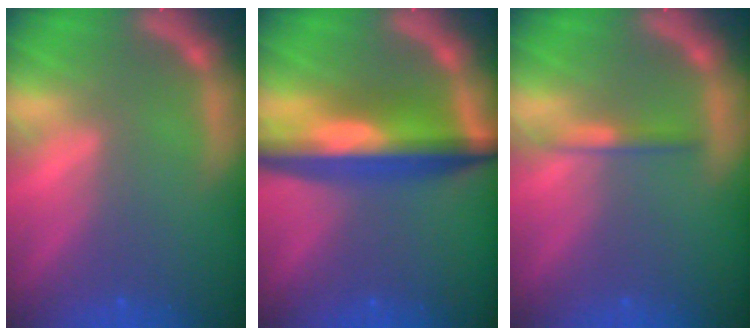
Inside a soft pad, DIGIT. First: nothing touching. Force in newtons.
{"total": 8.5}
{"total": 1.4}